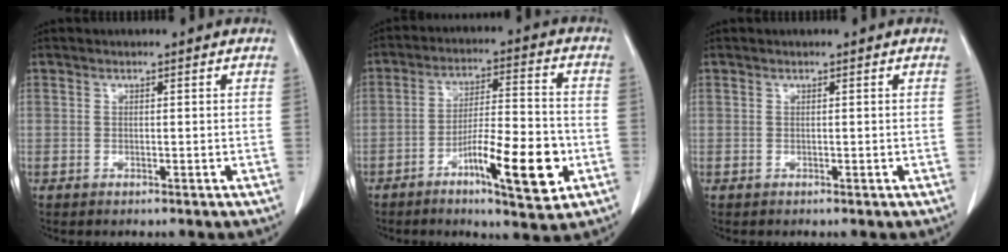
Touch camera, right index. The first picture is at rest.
{"total": 12.3, "force": [-4.9, 2.1, 11.1], "torque": [-0.185, 0.000, -0.075]}
{"total": 0.0}